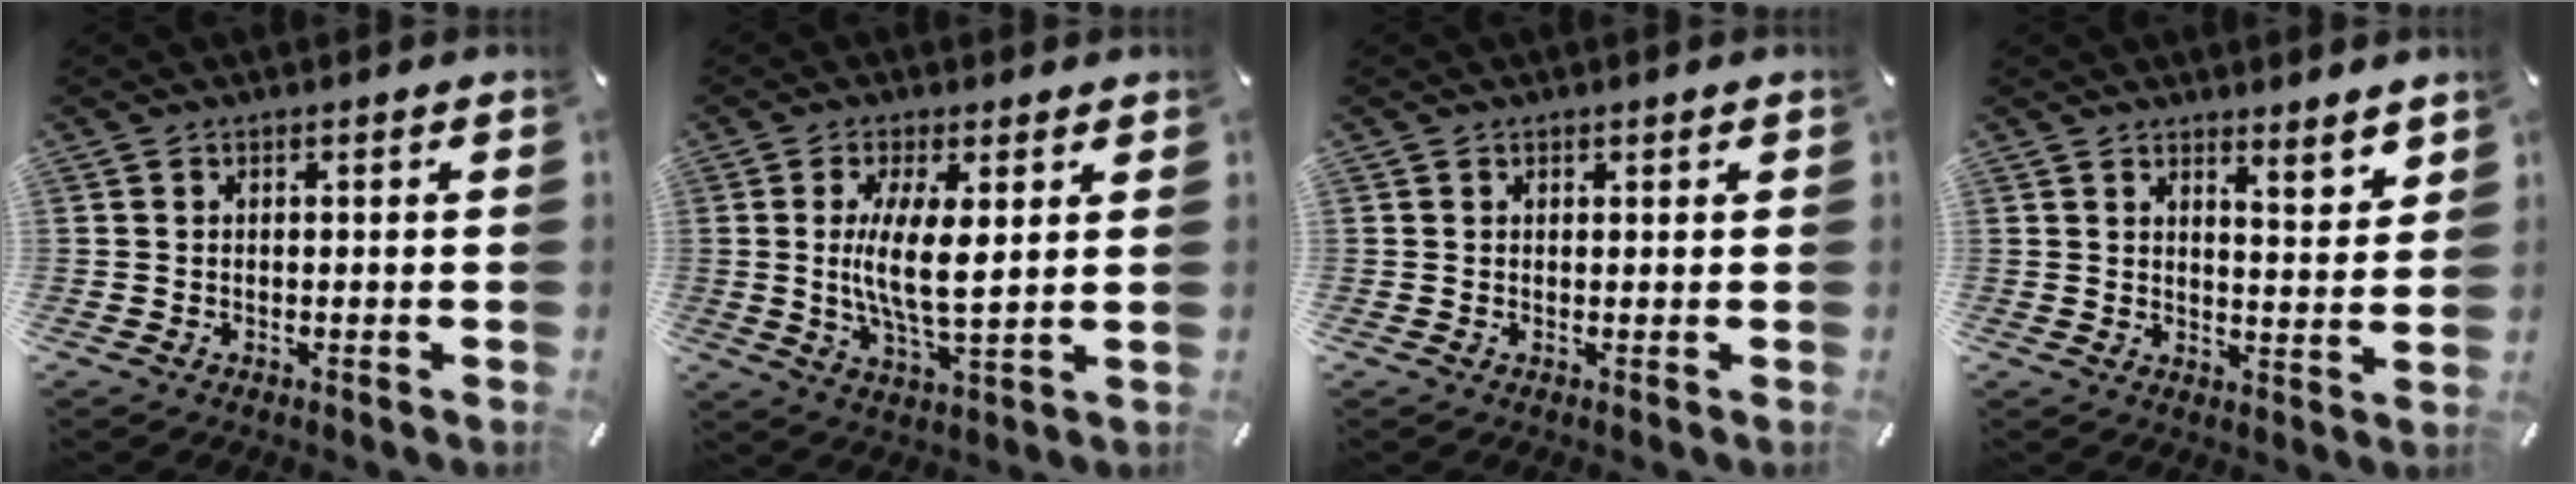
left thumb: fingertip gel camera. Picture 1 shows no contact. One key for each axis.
{"total": 10.6, "fx": 1.9, "fy": 3.6, "fz": 9.8, "tx": -0.183, "ty": -0.017, "tz": 0.024}
{"total": 0.8, "fx": 0.5, "fy": 0.6, "fz": 0.1, "tx": -0.001, "ty": 0.002, "tz": 0.009}
{"total": 4.6, "fx": 4.5, "fy": 0.6, "fz": 1.0, "tx": -0.003, "ty": -0.047, "tz": 0.075}